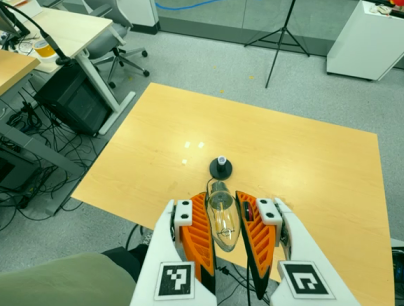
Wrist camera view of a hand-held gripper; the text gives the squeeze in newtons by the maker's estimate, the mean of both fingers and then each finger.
{"total": 20.7, "left": 22.5, "right": 18.9}